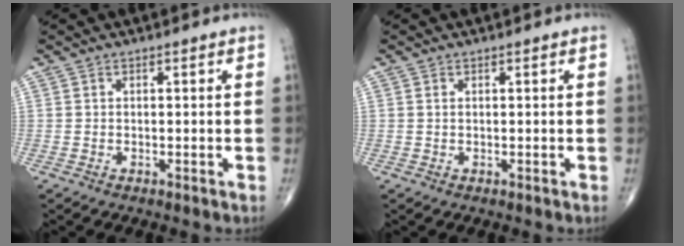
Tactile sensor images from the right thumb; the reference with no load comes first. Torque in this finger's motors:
{"motor_torque": [-0.39, -0.23, 0.07, 0.14, 0.02]}